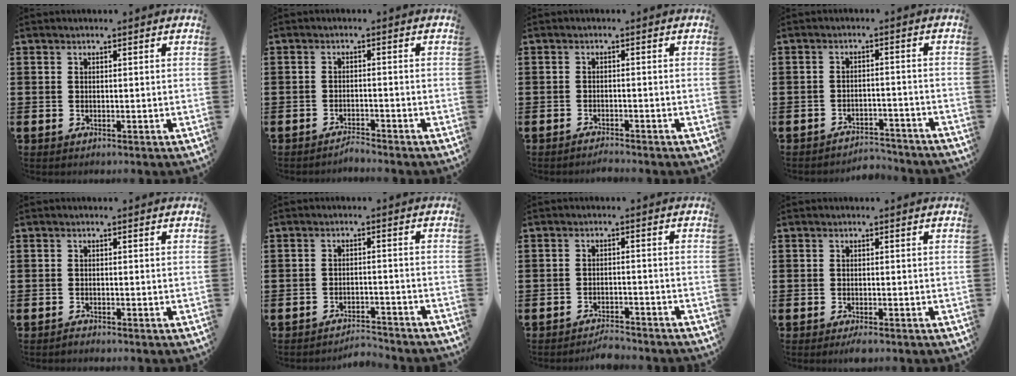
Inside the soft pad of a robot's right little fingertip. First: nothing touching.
{"total": 1.5, "force": [-1.5, -0.1, 0.1], "torque": [-0.006, 0.003, -0.031]}
{"total": 1.2, "force": [-1.2, 0.0, 0.1], "torque": [0.003, -0.004, -0.025]}
{"total": 3.2, "force": [-3.2, 0.1, -0.1], "torque": [-0.004, 0.003, -0.068]}
{"total": 0.6, "force": [-0.6, 0.0, 0.0], "torque": [-0.003, -0.003, -0.012]}
{"total": 2.9, "force": [-2.9, -0.1, -0.1], "torque": [-0.004, 0.003, -0.062]}
{"total": 2.4, "force": [-2.4, 0.1, 0.2], "torque": [-0.010, 0.005, -0.050]}
{"total": 0.9, "force": [-0.6, 0.1, 0.7], "torque": [-0.013, -0.002, -0.012]}